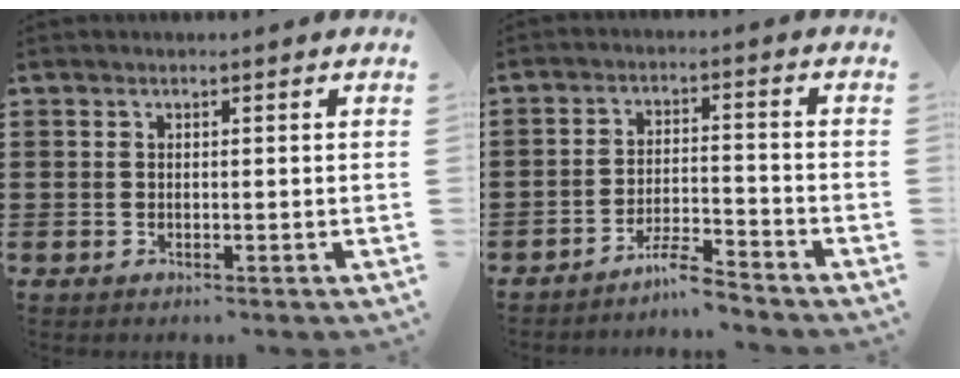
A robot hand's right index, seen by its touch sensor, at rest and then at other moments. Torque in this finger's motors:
{"motor_torque": [-0.18, -0.21, -1.05, -0.21]}